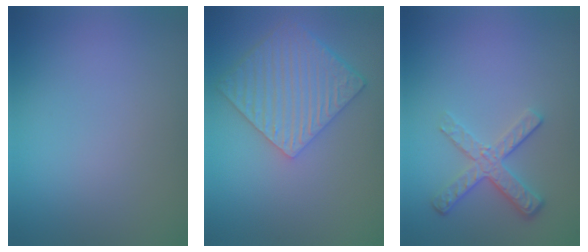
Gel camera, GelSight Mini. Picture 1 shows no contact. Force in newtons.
{"total": 6.0, "press": 4.5, "slide": 3.9}
{"total": 3.0, "press": 2.3, "slide": 1.9}